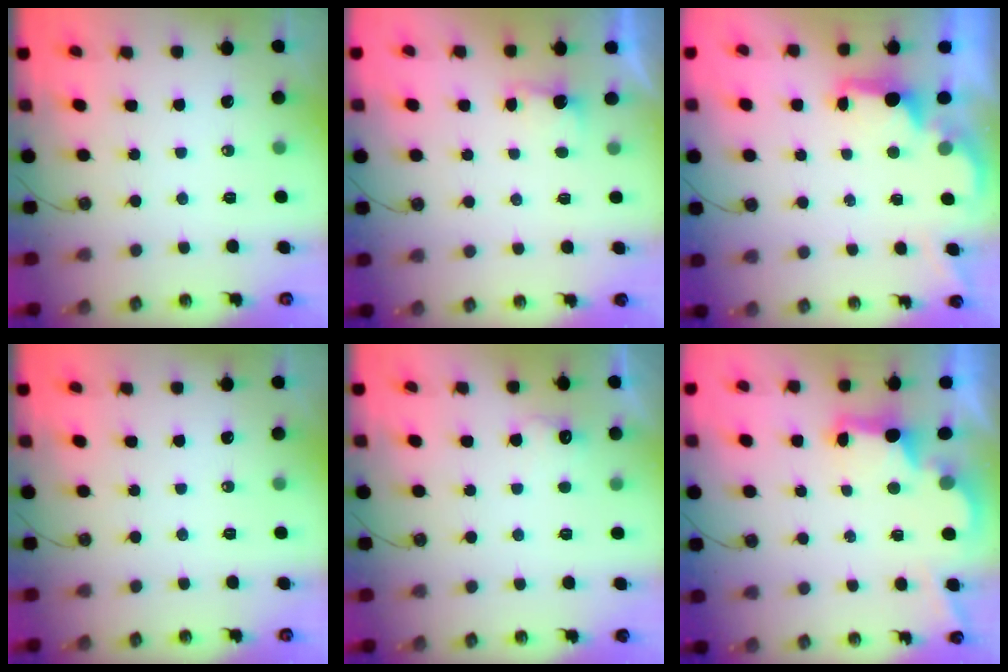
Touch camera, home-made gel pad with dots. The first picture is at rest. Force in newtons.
{"total": 2.2, "press": 1.9, "slide": 1.0}
{"total": 2.0, "press": 1.8, "slide": 0.8}
{"total": 0.0}
{"total": 5.7, "press": 5.6, "slide": 1.3}
{"total": 2.9, "press": 2.8, "slide": 0.9}